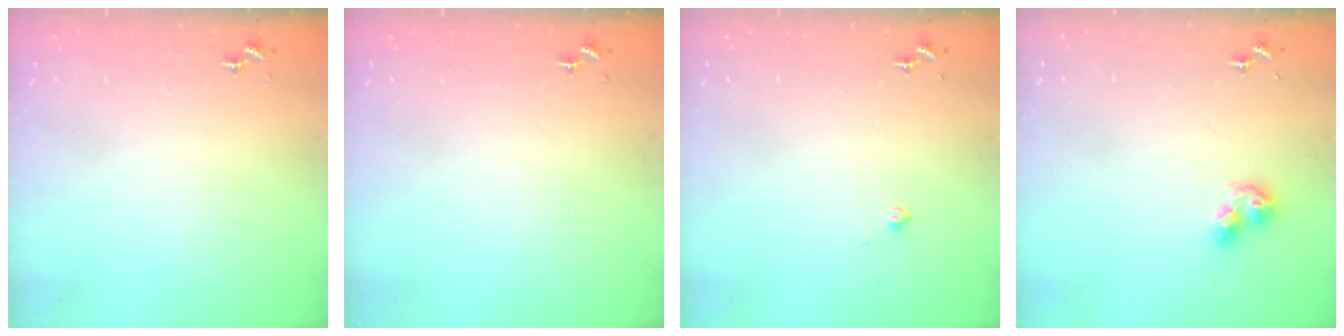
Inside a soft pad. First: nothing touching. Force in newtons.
{"total": 0.0}
{"total": 1.9, "press": 1.9, "slide": 0.1}
{"total": 9.1, "press": 9.0, "slide": 0.8}